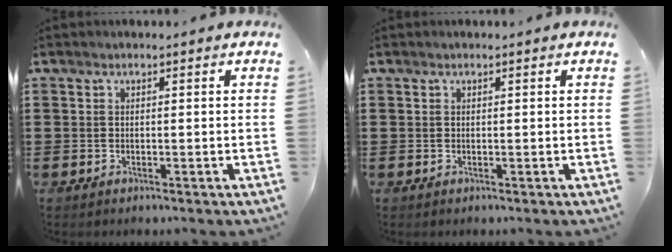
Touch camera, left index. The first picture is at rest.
{"total": 0.0}